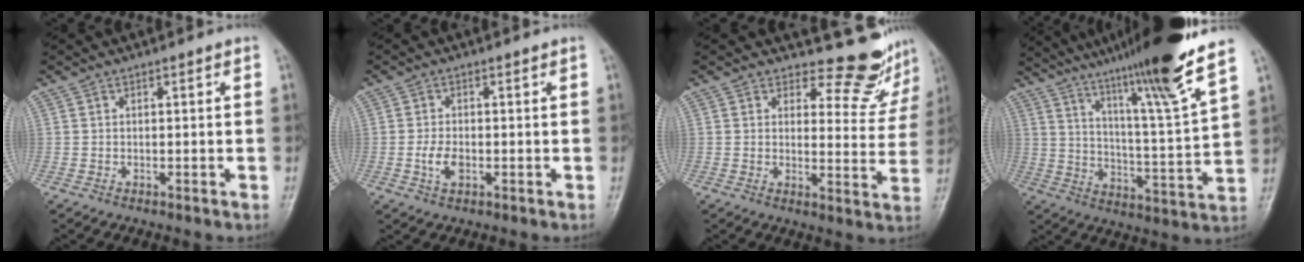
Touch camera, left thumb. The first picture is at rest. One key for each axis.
{"total": 3.3, "fx": -0.7, "fy": 1.9, "fz": 2.6, "tx": -0.051, "ty": 0.000, "tz": -0.013}
{"total": 9.6, "fx": 9.1, "fy": 3.1, "fz": 0.4, "tx": 0.032, "ty": -0.094, "tz": 0.094}
{"total": 20.7, "fx": 15.7, "fy": -0.6, "fz": 13.5, "tx": -0.203, "ty": -0.088, "tz": 0.242}